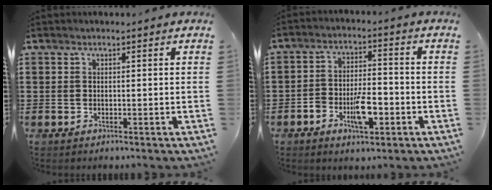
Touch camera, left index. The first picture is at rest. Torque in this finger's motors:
{"motor_torque": [0.57, 0.34, 0.33, 0.11]}